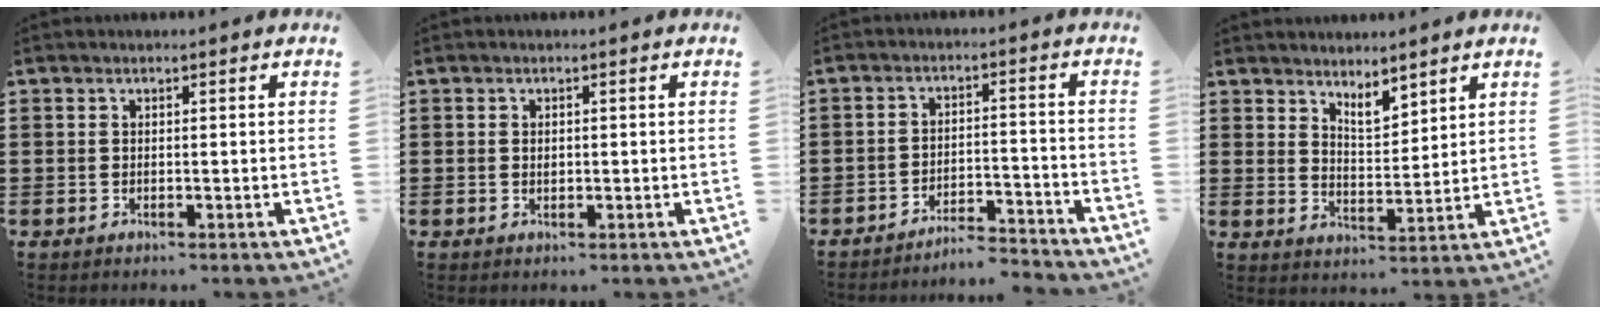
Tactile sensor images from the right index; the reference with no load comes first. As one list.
[{"total": 0.7, "force": [0.1, 0.5, 0.5], "torque": [-0.011, 0.004, 0.001]}, {"total": 4.5, "force": [-4.4, 0.0, 0.6], "torque": [-0.016, -0.001, -0.093]}, {"total": 4.2, "force": [3.7, 1.2, 1.4], "torque": [-0.032, -0.012, 0.068]}]